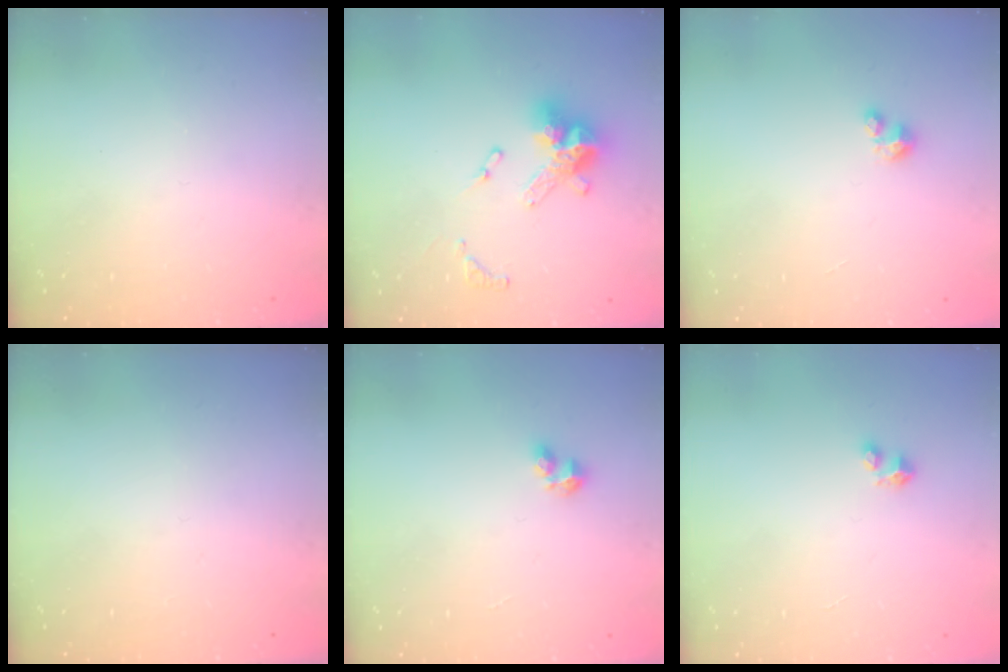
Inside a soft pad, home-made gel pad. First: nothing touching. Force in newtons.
{"total": 13.1, "press": 13.0, "slide": 1.4}
{"total": 2.5, "press": 2.5, "slide": 0.3}
{"total": 0.0}
{"total": 2.1, "press": 2.0, "slide": 0.8}
{"total": 3.5, "press": 3.4, "slide": 0.5}